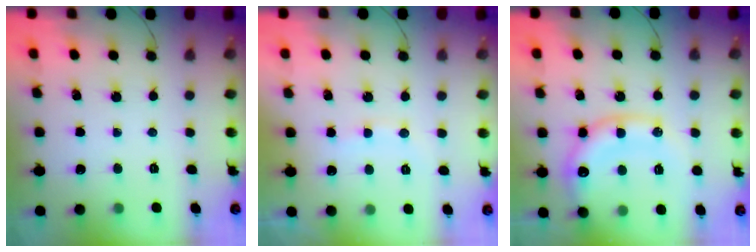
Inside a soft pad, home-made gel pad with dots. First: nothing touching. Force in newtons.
{"total": 6.8, "press": 6.8, "slide": 0.9}
{"total": 17.1, "press": 16.8, "slide": 2.9}